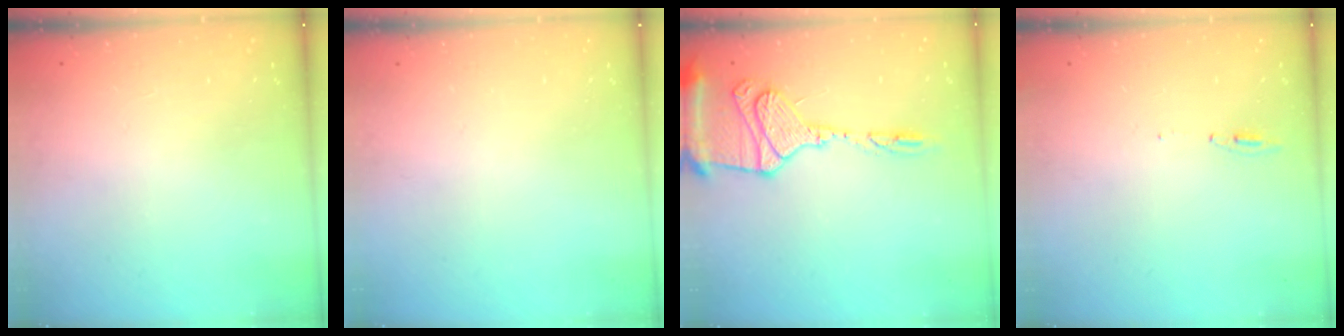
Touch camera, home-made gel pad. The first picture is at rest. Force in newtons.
{"total": 0.0}
{"total": 14.7, "press": 14.6, "slide": 1.8}
{"total": 4.8, "press": 4.6, "slide": 1.6}